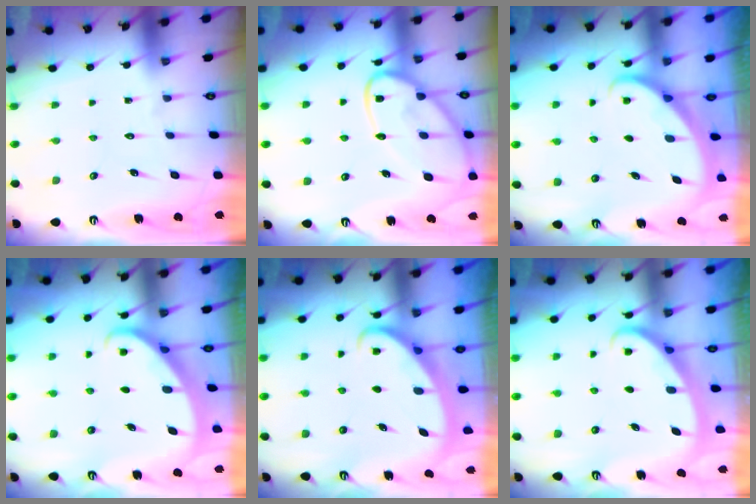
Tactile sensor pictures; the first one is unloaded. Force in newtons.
{"total": 16.1, "press": 16.0, "slide": 1.4}
{"total": 1.3, "press": 1.3, "slide": 0.0}
{"total": 2.0, "press": 2.0, "slide": 0.3}
{"total": 2.6, "press": 2.6, "slide": 0.3}
{"total": 2.5, "press": 2.5, "slide": 0.4}